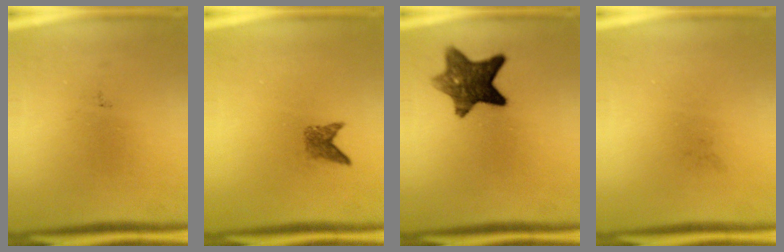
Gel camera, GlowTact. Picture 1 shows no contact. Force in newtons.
{"total": 1.9}
{"total": 9.2}
{"total": 0.0}